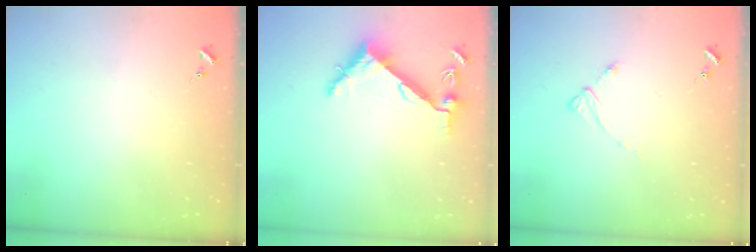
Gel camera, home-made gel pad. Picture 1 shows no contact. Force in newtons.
{"total": 6.3, "press": 6.2, "slide": 0.7}
{"total": 2.5, "press": 2.5, "slide": 0.3}